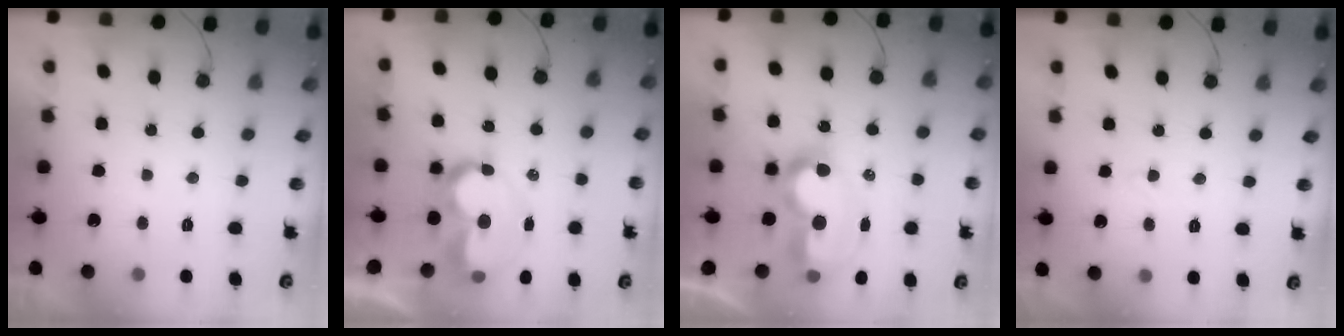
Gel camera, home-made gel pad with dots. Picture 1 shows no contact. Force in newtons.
{"total": 10.4, "press": 10.4, "slide": 0.7}
{"total": 12.4, "press": 12.3, "slide": 1.0}
{"total": 2.6, "press": 2.5, "slide": 0.2}